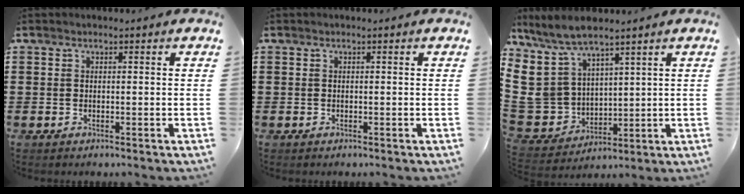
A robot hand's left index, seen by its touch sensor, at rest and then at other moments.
{"total": 0.0}
{"total": 9.8, "force": [5.6, 7.0, 4.0], "torque": [-0.144, -0.033, 0.110]}